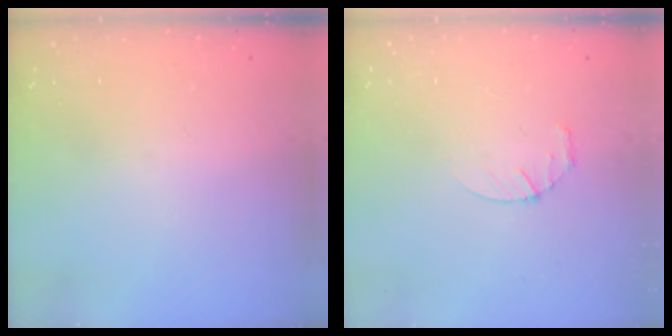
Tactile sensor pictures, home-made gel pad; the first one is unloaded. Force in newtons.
{"total": 2.8, "press": 2.8, "slide": 0.4}